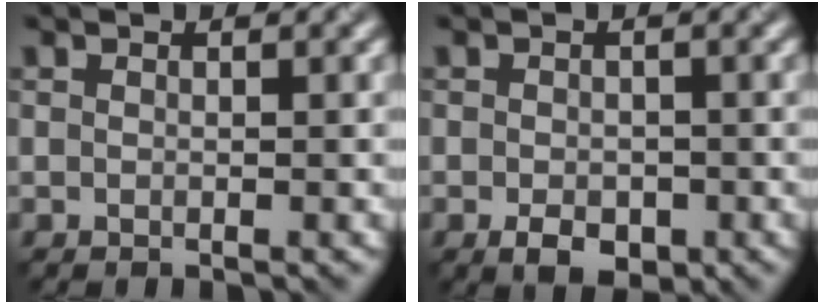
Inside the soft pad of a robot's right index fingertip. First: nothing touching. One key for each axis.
{"total": 2.7, "fx": -1.0, "fy": 1.8, "fz": 1.8, "tx": -0.031, "ty": -0.006, "tz": -0.020}